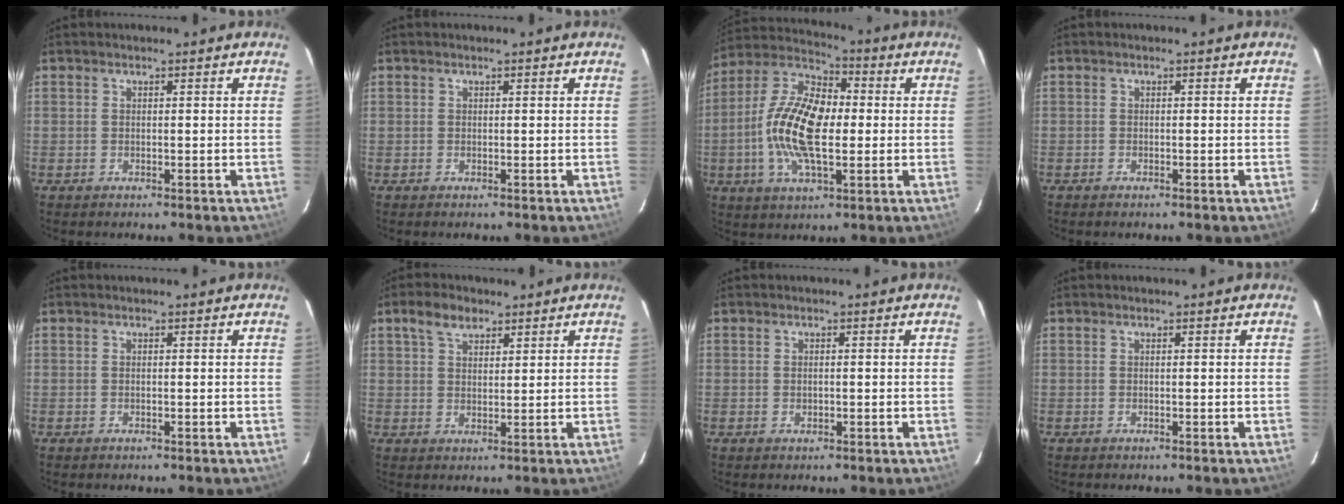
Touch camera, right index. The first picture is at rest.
{"total": 0.5, "force": [0.0, 0.5, -0.2], "torque": [0.004, 0.001, -0.001]}
{"total": 16.1, "force": [-1.1, 7.3, 14.4], "torque": [-0.285, 0.012, -0.031]}
{"total": 0.5, "force": [-0.5, 0.2, 0.1], "torque": [-0.005, -0.002, -0.010]}
{"total": 0.0}
{"total": 4.9, "force": [3.0, 2.8, 2.7], "torque": [-0.047, 0.014, 0.055]}
{"total": 0.9, "force": [0.0, 0.6, 0.7], "torque": [-0.011, 0.002, 0.000]}
{"total": 0.0}